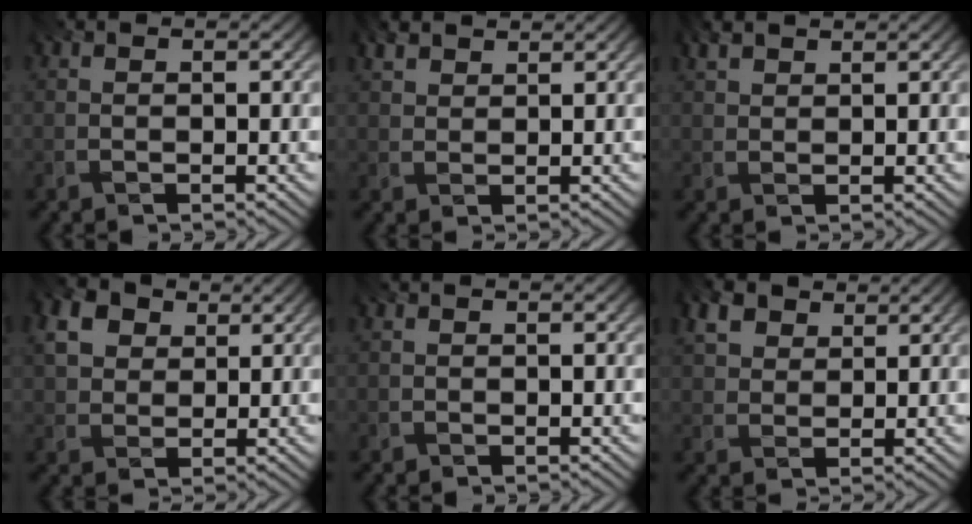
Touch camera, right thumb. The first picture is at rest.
{"total": 2.5, "force": [2.1, 1.0, 0.9], "torque": [-0.026, 0.005, 0.042]}
{"total": 2.1, "force": [1.7, 0.7, 0.9], "torque": [-0.026, 0.007, 0.036]}
{"total": 4.6, "force": [1.7, 3.6, 2.4], "torque": [-0.066, 0.003, 0.028]}
{"total": 0.7, "force": [-0.5, 0.3, -0.2], "torque": [0.002, 0.001, -0.009]}
{"total": 4.0, "force": [2.3, 2.6, 1.9], "torque": [-0.055, 0.004, 0.045]}